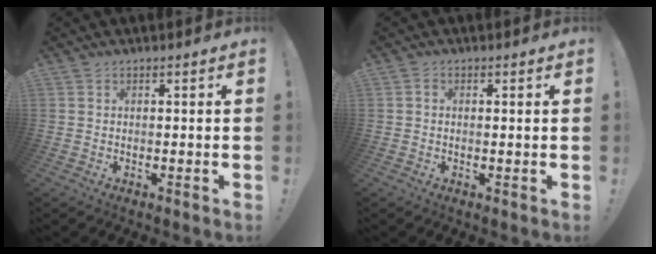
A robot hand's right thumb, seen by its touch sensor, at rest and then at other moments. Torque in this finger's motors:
{"motor_torque": [0.11, 0.02, -0.14, 0.02, 0.01]}